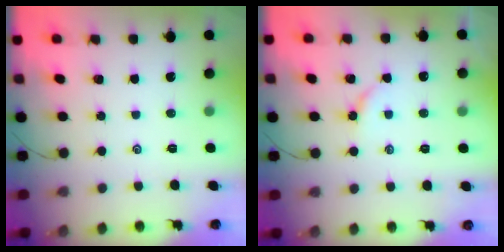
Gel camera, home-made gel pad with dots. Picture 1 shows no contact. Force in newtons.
{"total": 3.0, "press": 2.9, "slide": 0.3}